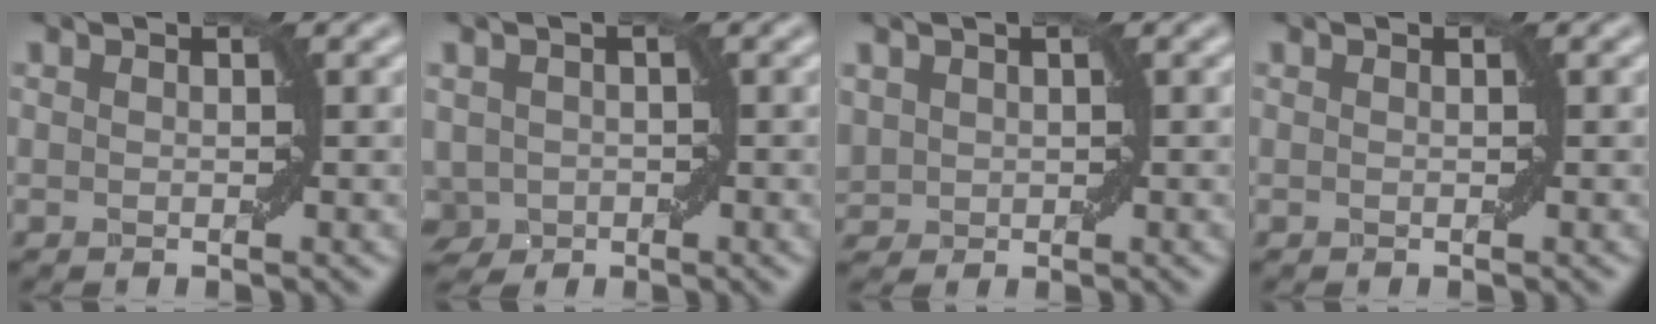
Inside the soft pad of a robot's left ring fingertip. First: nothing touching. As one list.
[{"total": 3.0, "force": [-0.9, 2.4, 1.4], "torque": [-0.028, -0.007, -0.019]}, {"total": 2.2, "force": [0.5, 1.9, 0.8], "torque": [-0.025, 0.001, 0.014]}, {"total": 0.0}]